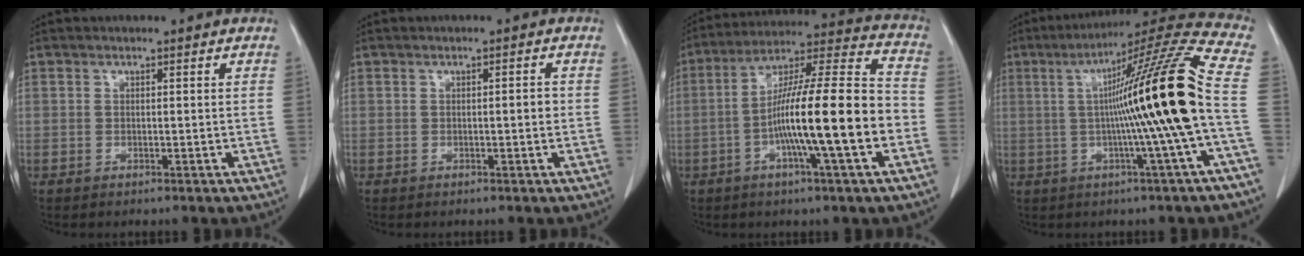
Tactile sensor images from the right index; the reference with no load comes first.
{"total": 1.3, "force": [-0.1, 0.3, 1.2], "torque": [-0.014, 0.002, -0.002]}
{"total": 18.2, "force": [-4.4, 0.7, 17.7], "torque": [-0.292, 0.012, -0.075]}
{"total": 19.7, "force": [-0.4, -2.0, 19.6], "torque": [-0.284, 0.017, -0.019]}